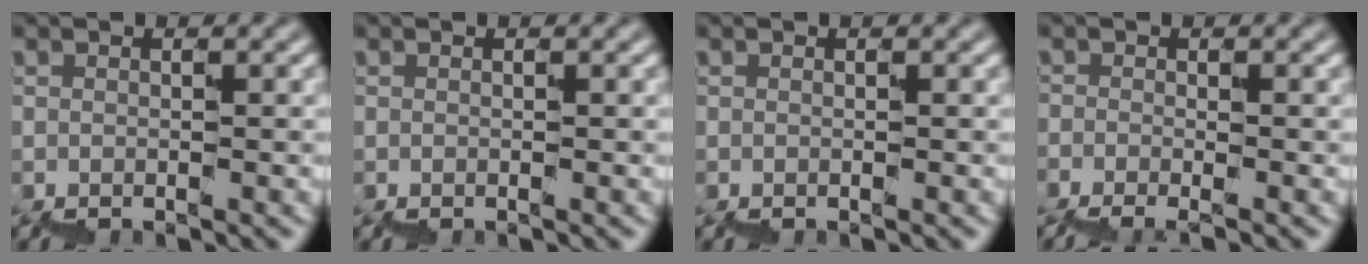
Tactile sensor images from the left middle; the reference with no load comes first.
{"total": 0.0}
{"total": 0.0}
{"total": 1.3, "force": [-1.1, 0.3, 0.5], "torque": [-0.014, 0.002, -0.017]}